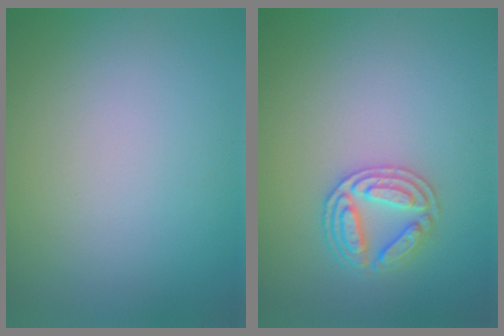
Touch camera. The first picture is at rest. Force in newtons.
{"total": 3.0, "press": 3.0, "slide": 0.4}